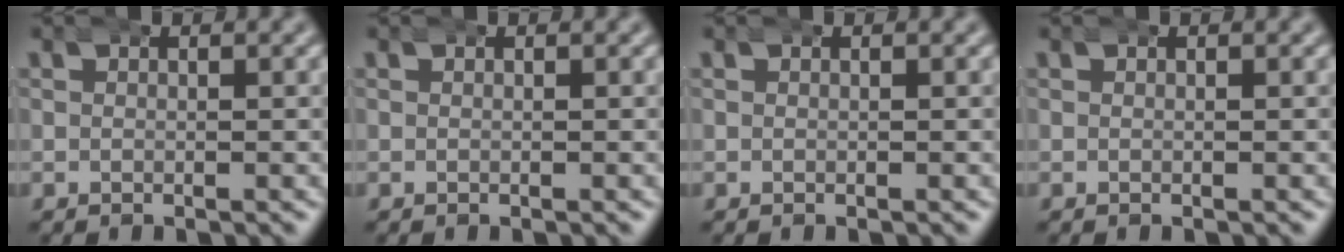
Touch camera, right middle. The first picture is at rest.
{"total": 0.0}
{"total": 0.0}
{"total": 0.0}